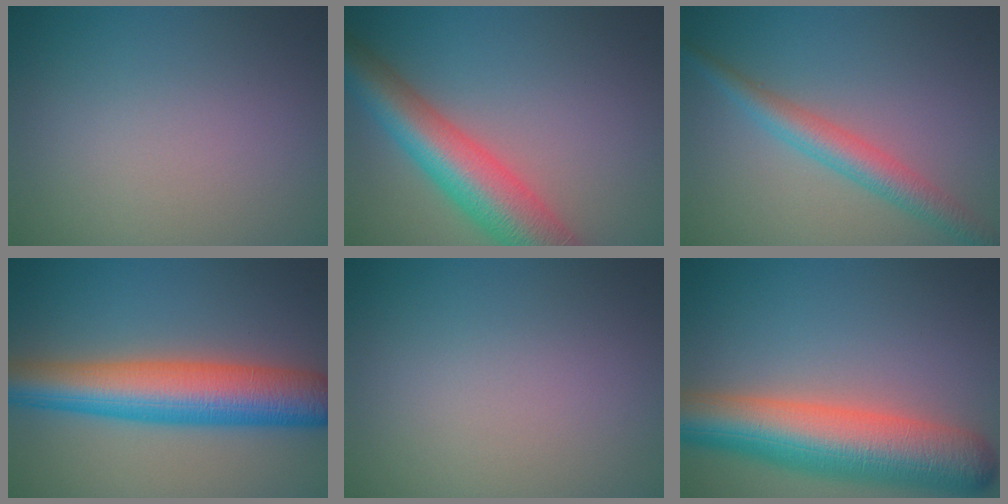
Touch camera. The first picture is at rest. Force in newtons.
{"total": 8.4, "press": 8.4, "slide": 0.4}
{"total": 3.2, "press": 3.2, "slide": 0.0}
{"total": 9.1, "press": 9.1, "slide": 0.2}
{"total": 0.0}
{"total": 9.9, "press": 9.9, "slide": 0.4}